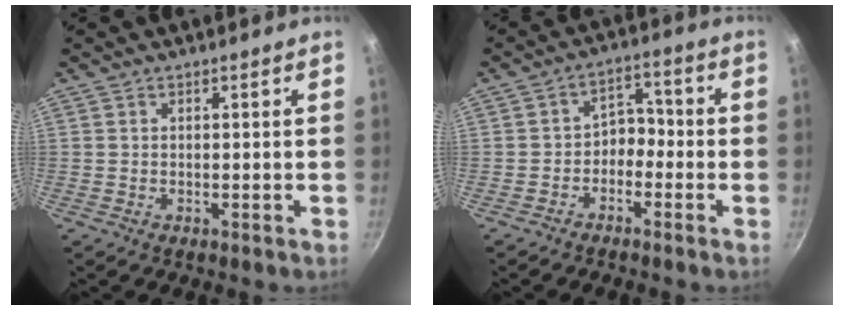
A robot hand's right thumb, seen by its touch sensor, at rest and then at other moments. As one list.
[{"total": 5.3, "force": [-2.0, 3.9, 3.0], "torque": [-0.021, 0.036, -0.047]}]